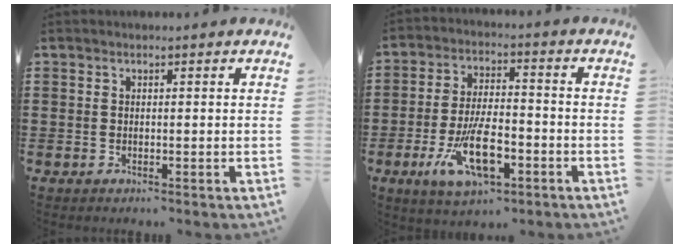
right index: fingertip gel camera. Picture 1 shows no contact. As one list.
[{"total": 10.7, "force": [-4.2, 4.4, 8.8], "torque": [-0.177, -0.009, -0.076]}]